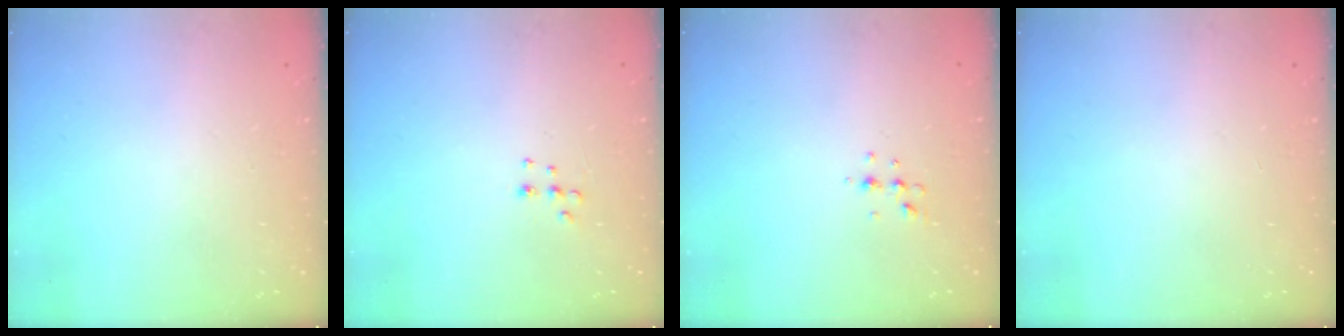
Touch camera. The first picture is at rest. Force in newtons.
{"total": 5.3, "press": 5.3, "slide": 0.6}
{"total": 3.8, "press": 3.6, "slide": 1.3}
{"total": 0.0}